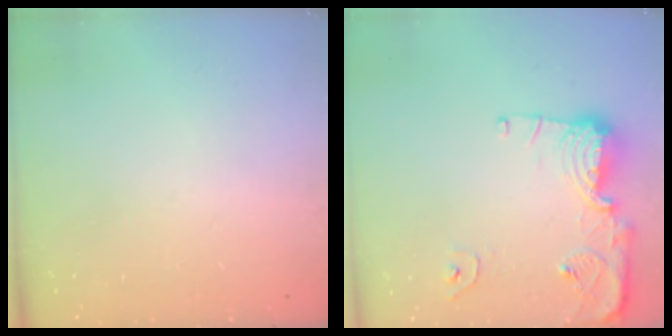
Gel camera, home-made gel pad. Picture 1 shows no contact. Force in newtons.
{"total": 13.8, "press": 13.8, "slide": 1.3}